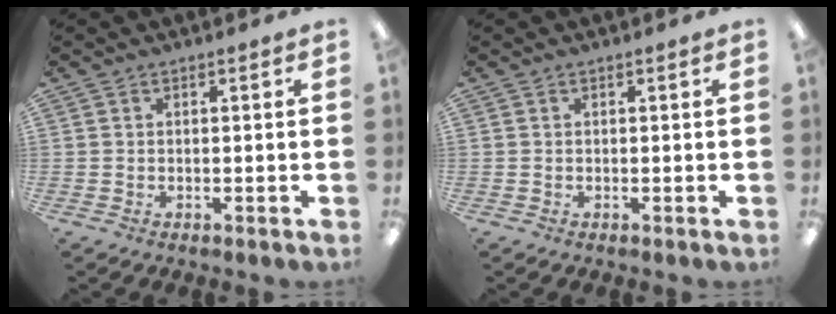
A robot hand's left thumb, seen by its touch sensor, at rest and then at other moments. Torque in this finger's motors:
{"motor_torque": [0.00, 0.00, 0.00, 0.00, 0.00]}